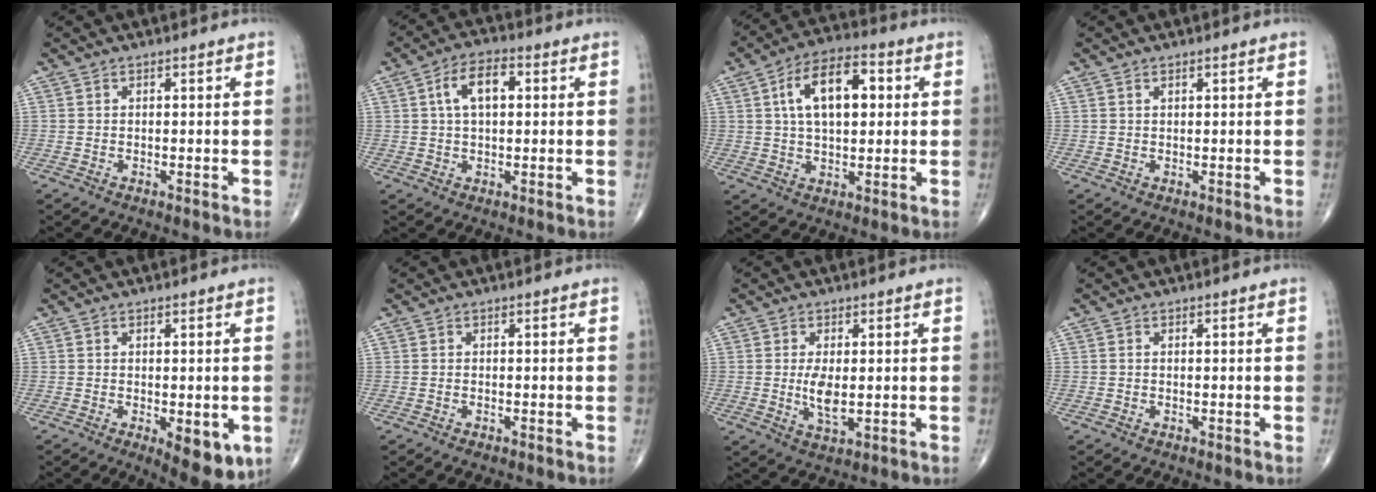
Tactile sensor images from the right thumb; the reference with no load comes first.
{"total": 7.6, "force": [1.7, 3.9, 6.2], "torque": [-0.107, 0.014, 0.026]}
{"total": 13.3, "force": [3.0, 7.0, 10.8], "torque": [-0.168, 0.016, 0.045]}
{"total": 0.5, "force": [0.4, 0.2, 0.3], "torque": [-0.007, -0.001, 0.006]}
{"total": 8.6, "force": [-2.6, 3.5, 7.4], "torque": [-0.083, -0.014, -0.028]}
{"total": 0.6, "force": [-0.4, 0.3, 0.3], "torque": [-0.009, 0.002, -0.005]}
{"total": 5.0, "force": [0.0, 2.1, 4.5], "torque": [-0.086, -0.012, 0.005]}
{"total": 0.0}